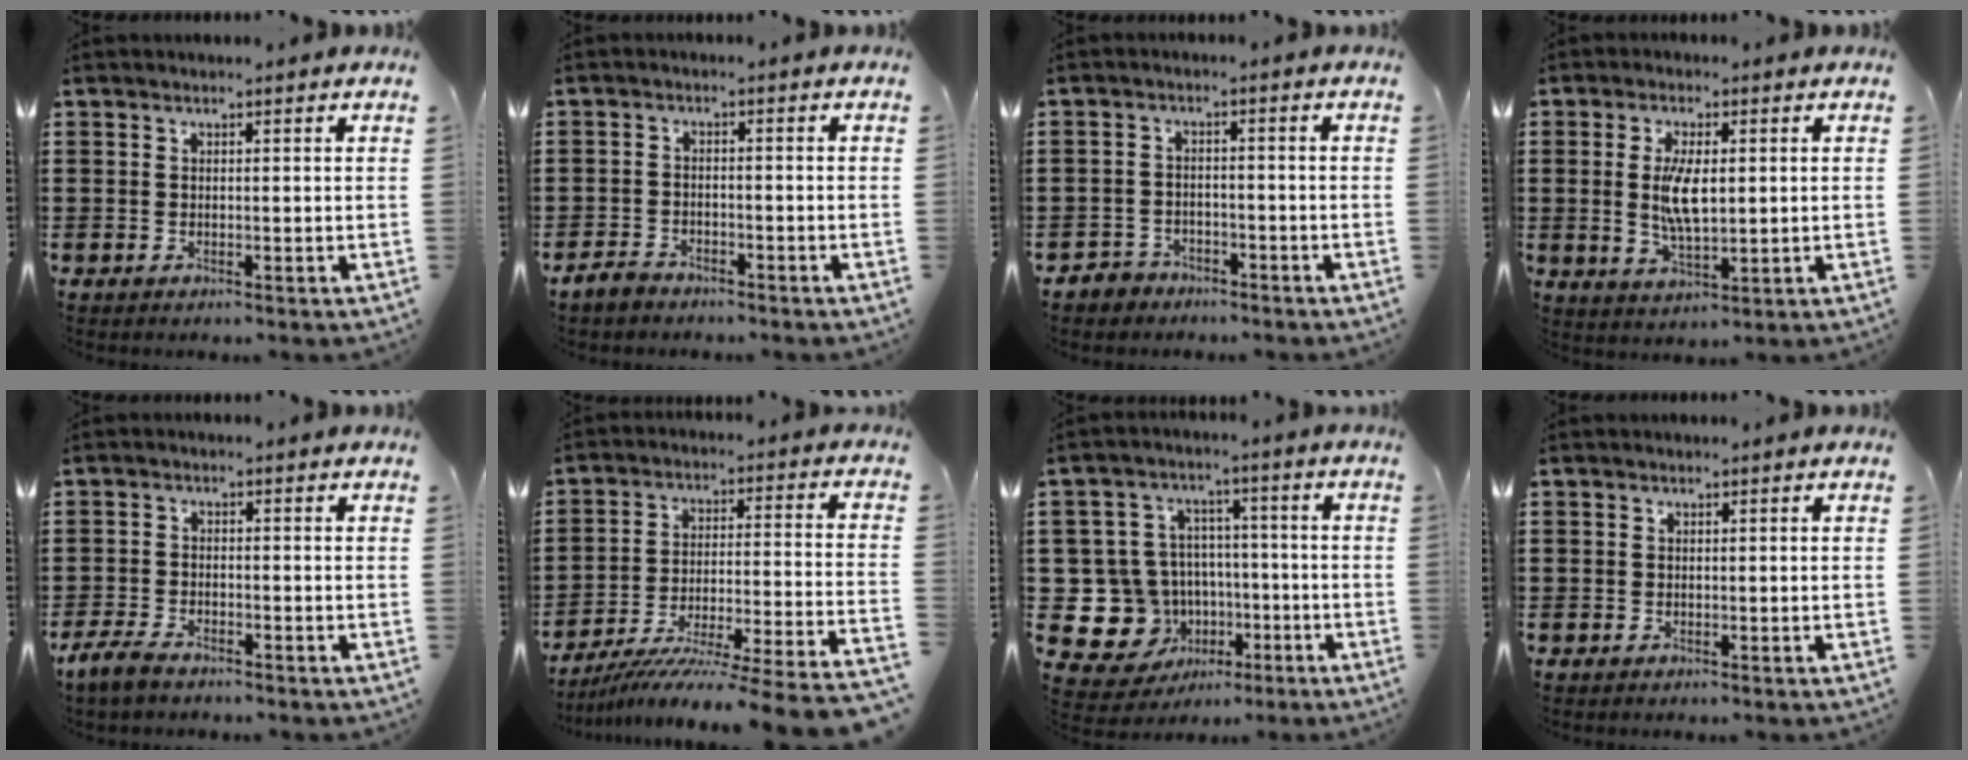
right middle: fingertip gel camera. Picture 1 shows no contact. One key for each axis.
{"total": 2.4, "fx": -2.1, "fy": 0.8, "fz": 0.8, "tx": -0.033, "ty": -0.002, "tz": -0.047}
{"total": 2.5, "fx": -2.3, "fy": 0.8, "fz": -0.1, "tx": -0.007, "ty": -0.002, "tz": -0.051}
{"total": 6.3, "fx": 0.9, "fy": 2.5, "fz": 5.8, "tx": -0.131, "ty": 0.000, "tz": 0.010}
{"total": 3.3, "fx": -2.7, "fy": 0.9, "fz": 1.7, "tx": -0.053, "ty": -0.004, "tz": -0.059}
{"total": 7.9, "fx": -6.8, "fy": -0.9, "fz": 3.9, "tx": -0.060, "ty": -0.019, "tz": -0.140}
{"total": 11.9, "fx": -3.9, "fy": 10.7, "fz": 3.5, "tx": -0.123, "ty": 0.004, "tz": -0.059}
{"total": 0.6, "fx": -0.3, "fy": 0.5, "fz": 0.1, "tx": -0.004, "ty": 0.001, "tz": -0.006}